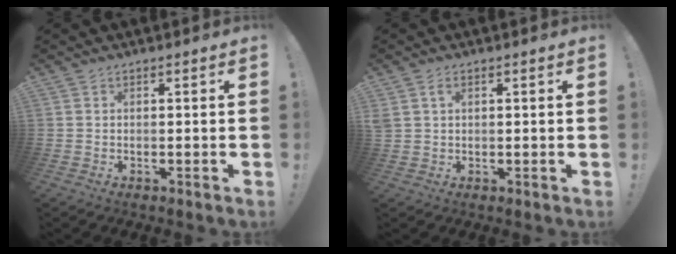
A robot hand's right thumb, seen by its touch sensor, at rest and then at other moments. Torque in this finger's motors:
{"motor_torque": [0.84, 0.28, 0.17, 0.18, 0.04]}